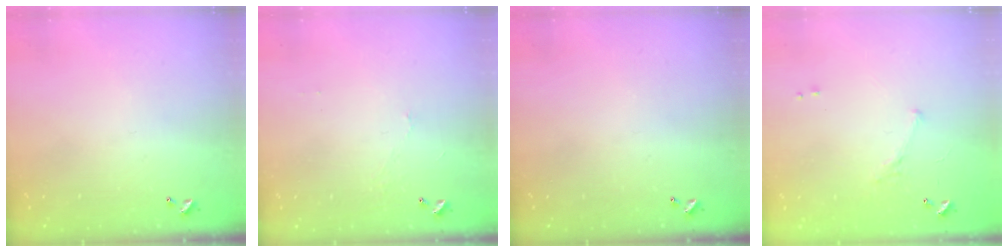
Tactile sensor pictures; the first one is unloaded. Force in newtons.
{"total": 0.0}
{"total": 0.0}
{"total": 5.9, "press": 5.9, "slide": 0.8}